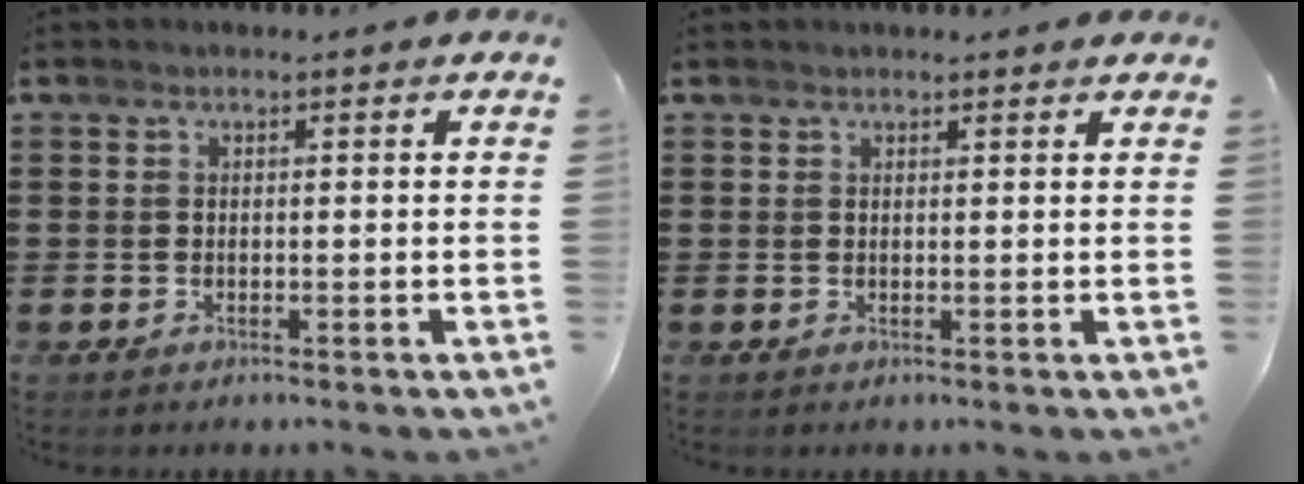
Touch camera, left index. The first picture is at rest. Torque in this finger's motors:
{"motor_torque": [2.14, 0.00, 0.36, 0.05]}